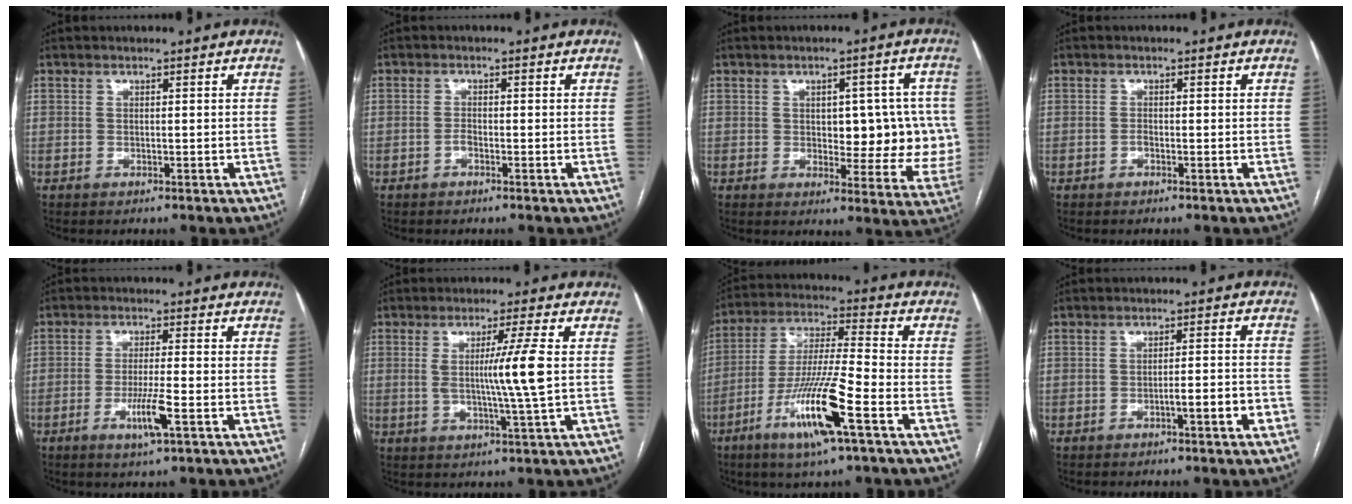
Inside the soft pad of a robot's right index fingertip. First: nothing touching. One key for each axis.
{"total": 1.0, "fx": -0.6, "fy": 0.4, "fz": 0.7, "tx": -0.010, "ty": 0.003, "tz": -0.013}
{"total": 11.1, "fx": 0.7, "fy": 5.4, "fz": 9.7, "tx": -0.097, "ty": 0.013, "tz": 0.017}
{"total": 0.6, "fx": -0.4, "fy": 0.2, "fz": 0.4, "tx": -0.005, "ty": 0.003, "tz": -0.009}
{"total": 5.5, "fx": -2.3, "fy": 0.0, "fz": 5.0, "tx": -0.096, "ty": -0.011, "tz": -0.042}
{"total": 7.2, "fx": 0.6, "fy": -1.6, "fz": 7.0, "tx": -0.122, "ty": -0.007, "tz": 0.015}
{"total": 14.6, "fx": -6.7, "fy": 0.5, "fz": 12.9, "tx": -0.258, "ty": -0.017, "tz": -0.124}
{"total": 4.4, "fx": -2.2, "fy": 0.2, "fz": 3.9, "tx": -0.049, "ty": 0.004, "tz": -0.033}